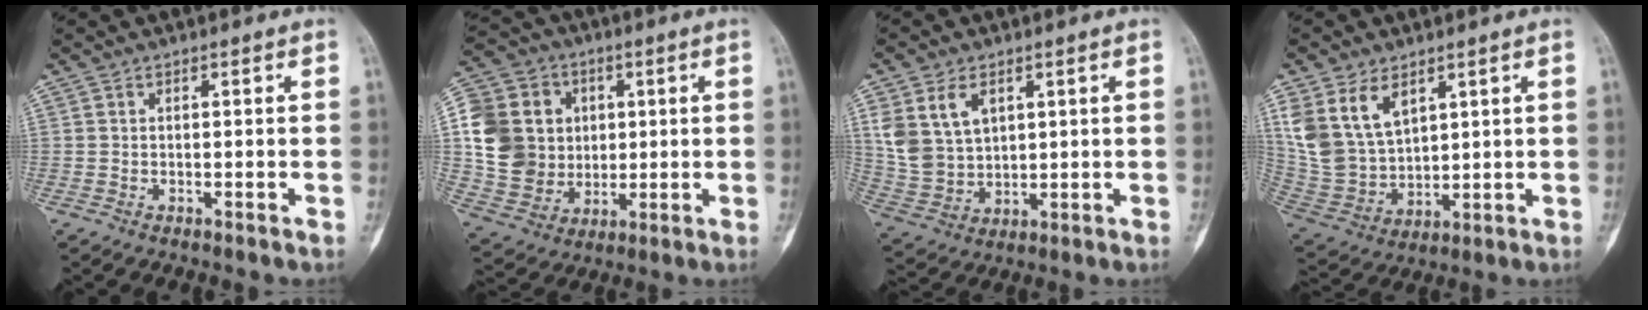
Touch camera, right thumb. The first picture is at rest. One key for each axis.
{"total": 17.8, "fx": 2.6, "fy": 15.4, "fz": 8.6, "tx": -0.141, "ty": 0.010, "tz": 0.059}
{"total": 10.4, "fx": 4.3, "fy": 7.0, "fz": 6.4, "tx": -0.108, "ty": -0.011, "tz": 0.101}
{"total": 13.7, "fx": 6.7, "fy": 8.7, "fz": 8.2, "tx": -0.146, "ty": -0.020, "tz": 0.156}